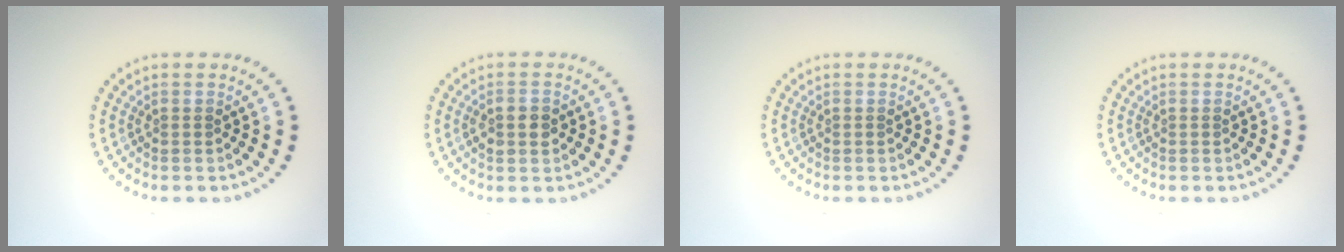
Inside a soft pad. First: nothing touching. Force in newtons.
{"total": 1.9, "press": 1.9, "slide": 0.2}
{"total": 0.0}
{"total": 0.0}